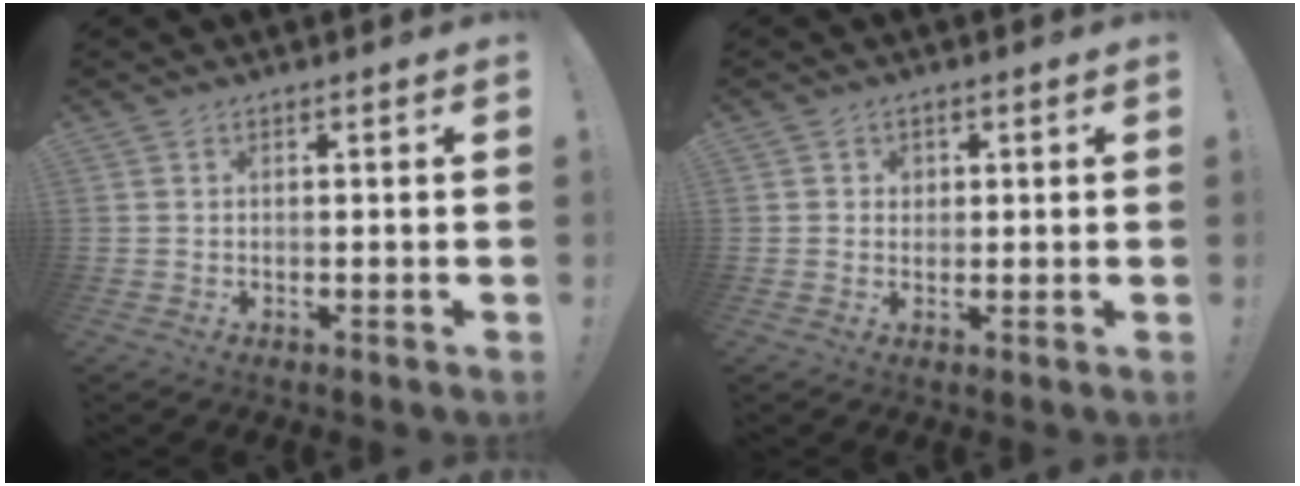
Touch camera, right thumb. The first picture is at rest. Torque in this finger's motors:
{"motor_torque": [-0.13, 0.00, 0.05, 0.31, 0.00]}